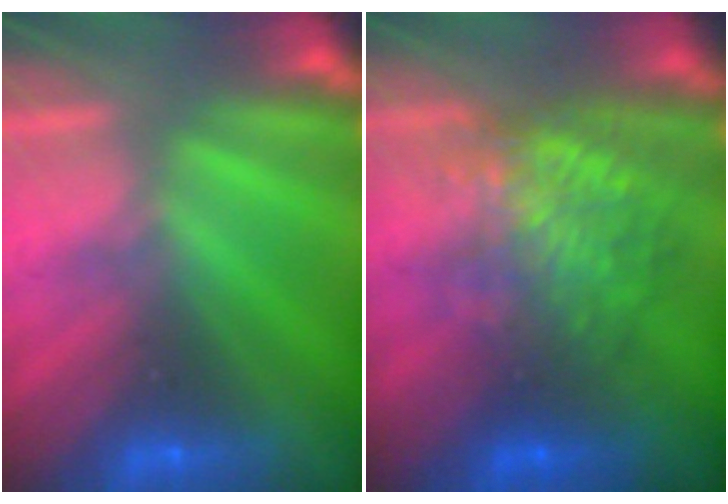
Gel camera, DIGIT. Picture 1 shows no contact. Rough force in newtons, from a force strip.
{"total": 7.9}